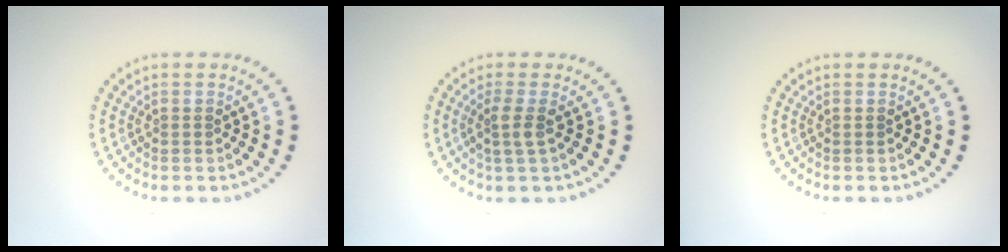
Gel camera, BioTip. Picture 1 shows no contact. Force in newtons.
{"total": 1.8, "press": 1.4, "slide": 1.1}
{"total": 0.0}